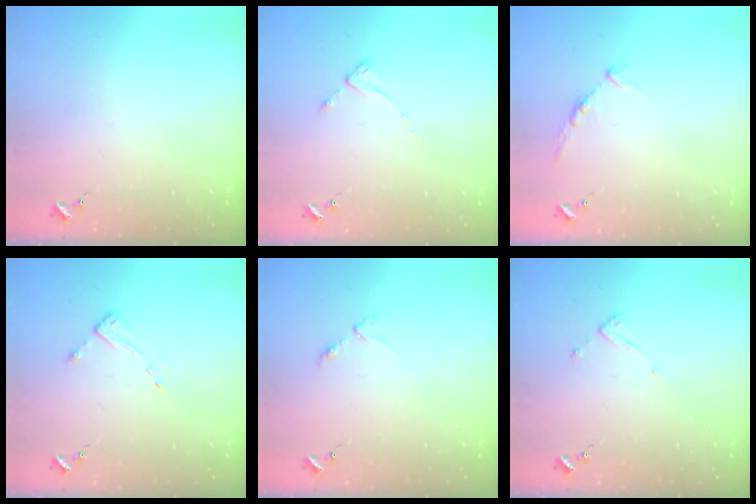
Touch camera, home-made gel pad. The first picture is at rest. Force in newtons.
{"total": 2.0, "press": 2.0, "slide": 0.3}
{"total": 8.3, "press": 8.2, "slide": 0.9}
{"total": 2.6, "press": 2.6, "slide": 0.3}
{"total": 2.9, "press": 2.8, "slide": 0.4}
{"total": 3.6, "press": 3.6, "slide": 0.2}